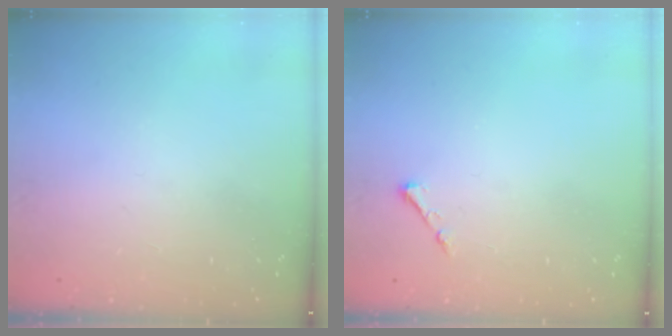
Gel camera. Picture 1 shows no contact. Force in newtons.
{"total": 3.2, "press": 3.1, "slide": 0.5}